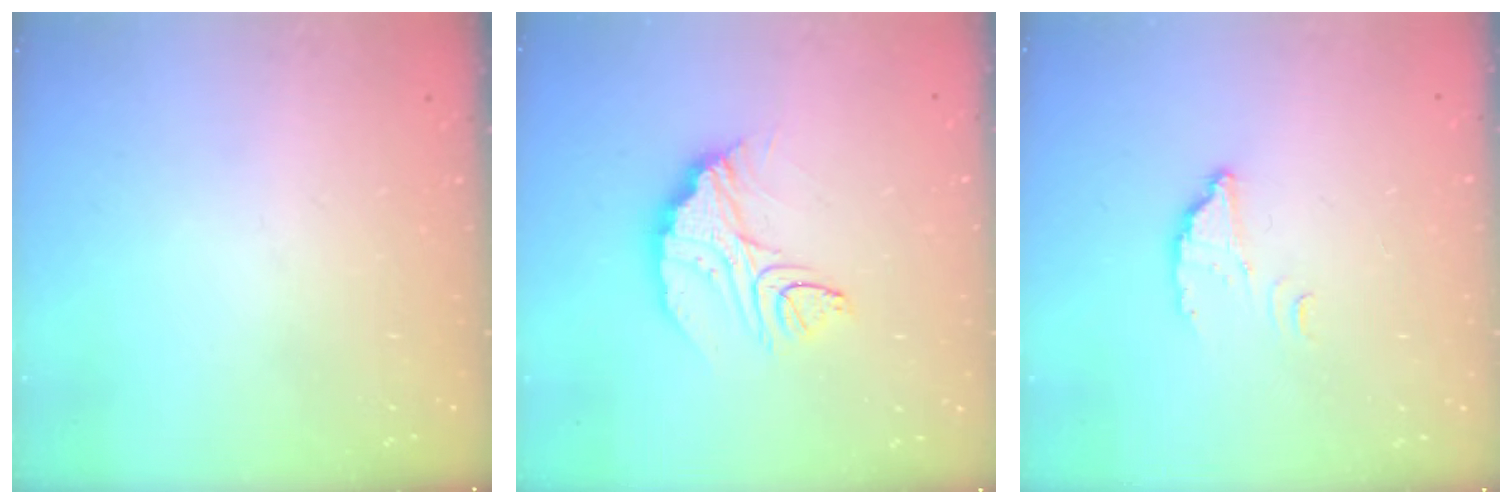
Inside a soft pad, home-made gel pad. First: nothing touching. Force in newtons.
{"total": 11.2, "press": 11.1, "slide": 0.8}
{"total": 2.4, "press": 2.4, "slide": 0.2}